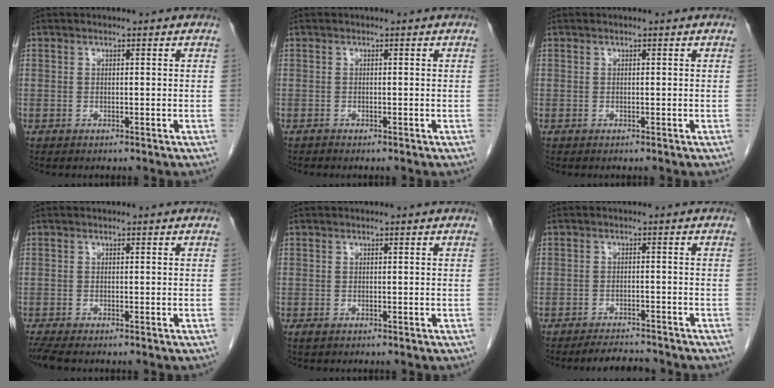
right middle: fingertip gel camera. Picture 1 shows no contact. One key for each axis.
{"total": 0.0}
{"total": 0.0}
{"total": 2.3, "fx": -2.0, "fy": 0.3, "fz": 1.2, "tx": -0.028, "ty": -0.009, "tz": -0.037}
{"total": 0.5, "fx": -0.2, "fy": 0.3, "fz": 0.4, "tx": -0.008, "ty": -0.002, "tz": 0.000}
{"total": 4.2, "fx": -4.1, "fy": 0.7, "fz": 0.8, "tx": -0.015, "ty": -0.012, "tz": -0.064}